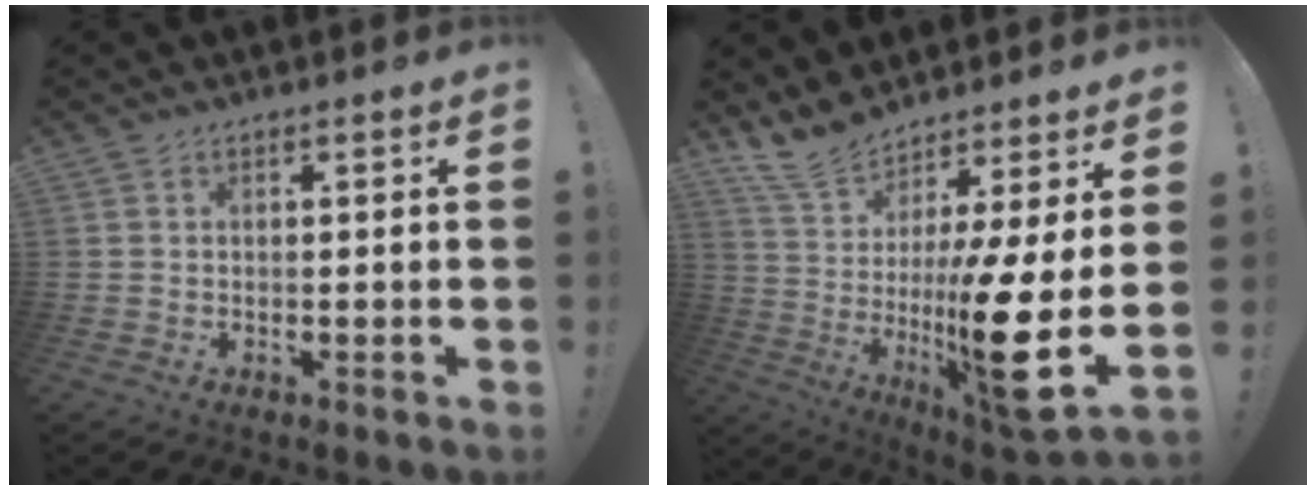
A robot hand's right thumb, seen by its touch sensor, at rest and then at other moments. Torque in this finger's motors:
{"motor_torque": [1.51, 2.36, 2.15, 0.62, 0.24]}